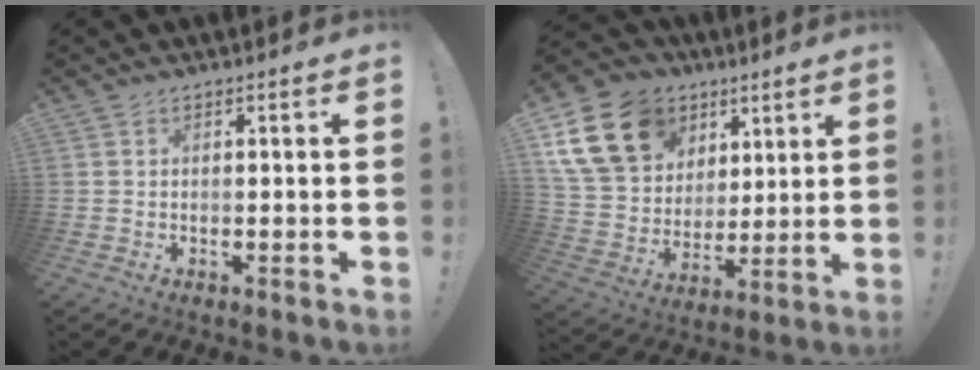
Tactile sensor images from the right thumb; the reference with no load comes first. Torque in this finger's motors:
{"motor_torque": [0.16, 1.42, 1.16, 1.04, 0.09]}